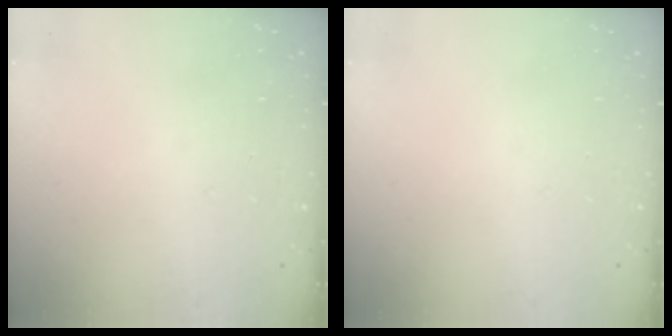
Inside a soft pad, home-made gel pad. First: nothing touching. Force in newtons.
{"total": 0.0}